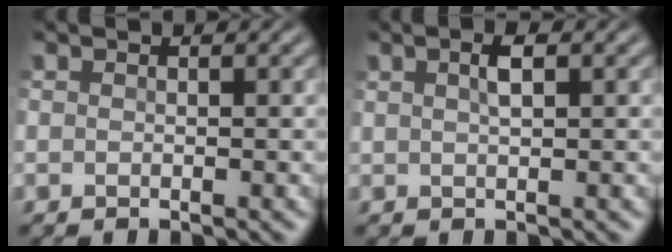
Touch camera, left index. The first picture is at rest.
{"total": 1.8, "force": [0.7, 0.5, 1.5], "torque": [-0.029, 0.005, 0.012]}